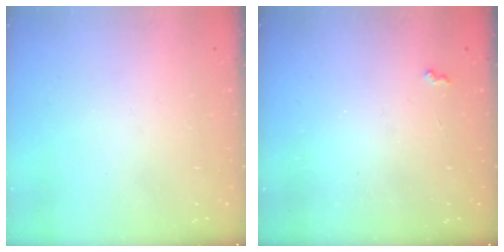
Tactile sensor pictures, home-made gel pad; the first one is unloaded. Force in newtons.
{"total": 3.0, "press": 3.0, "slide": 0.5}